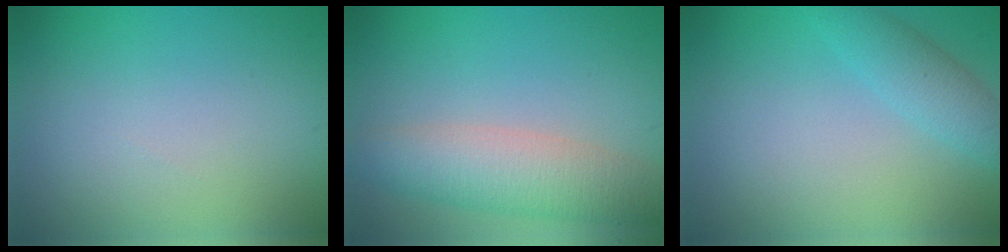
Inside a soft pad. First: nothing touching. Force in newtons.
{"total": 5.4, "press": 5.4, "slide": 0.1}
{"total": 2.7, "press": 2.7, "slide": 0.1}